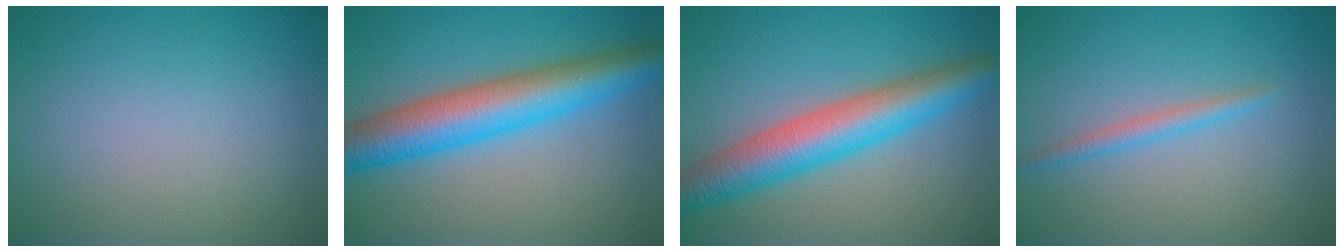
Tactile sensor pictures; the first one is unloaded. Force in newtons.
{"total": 8.3, "press": 8.3, "slide": 0.2}
{"total": 7.5, "press": 7.5, "slide": 0.1}
{"total": 1.6, "press": 1.6, "slide": 0.0}